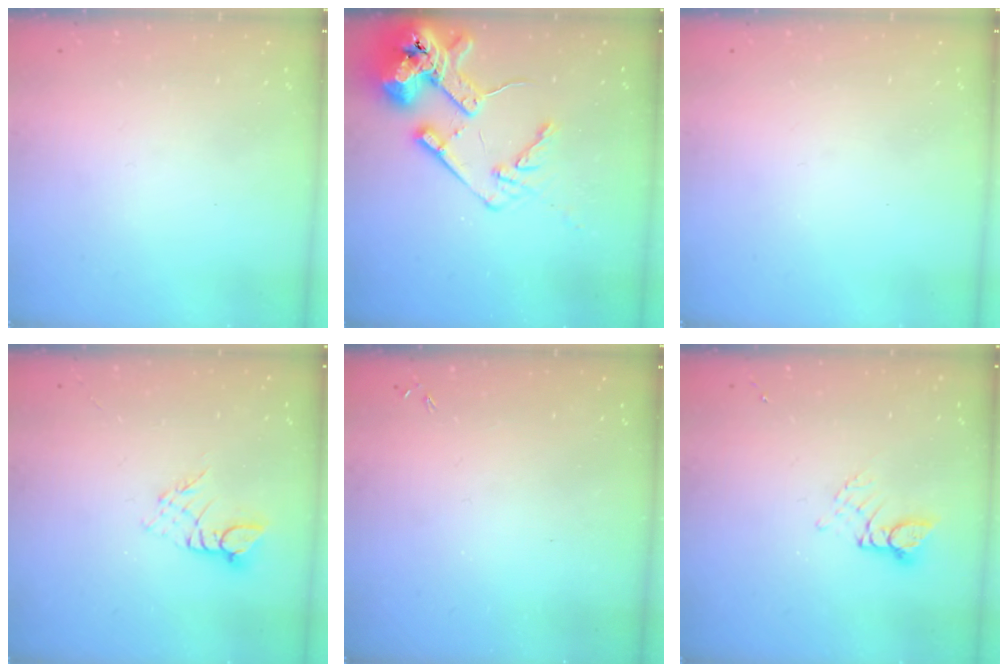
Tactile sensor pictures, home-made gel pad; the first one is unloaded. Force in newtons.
{"total": 16.2, "press": 16.1, "slide": 2.1}
{"total": 0.0}
{"total": 2.7, "press": 2.7, "slide": 0.3}
{"total": 0.0}
{"total": 2.8, "press": 2.8, "slide": 0.3}